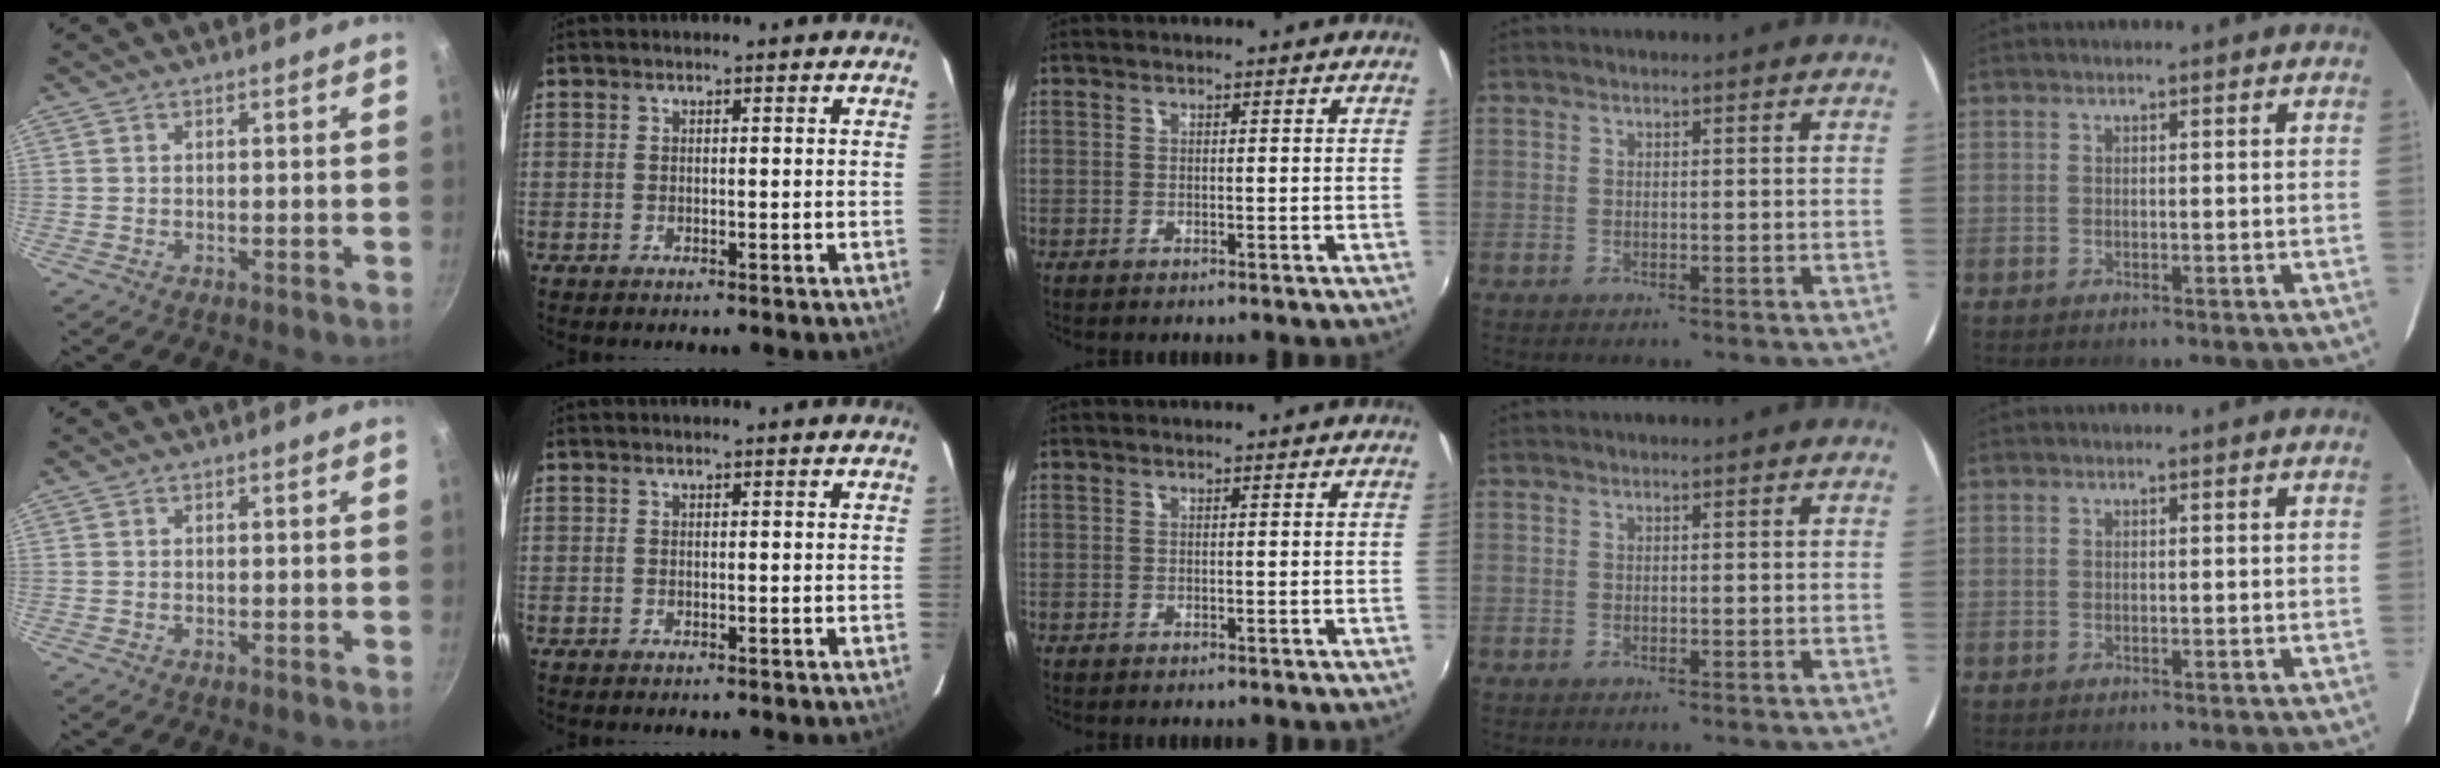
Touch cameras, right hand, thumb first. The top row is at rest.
{}